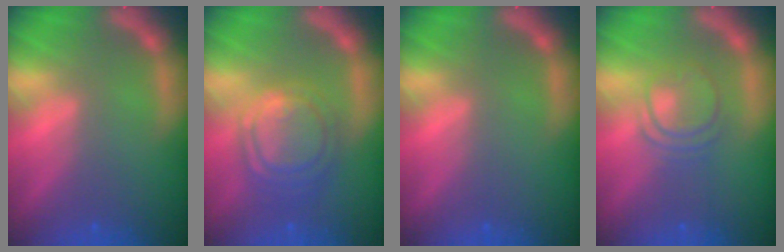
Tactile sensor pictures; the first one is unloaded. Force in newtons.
{"total": 7.0}
{"total": 0.0}
{"total": 4.0}